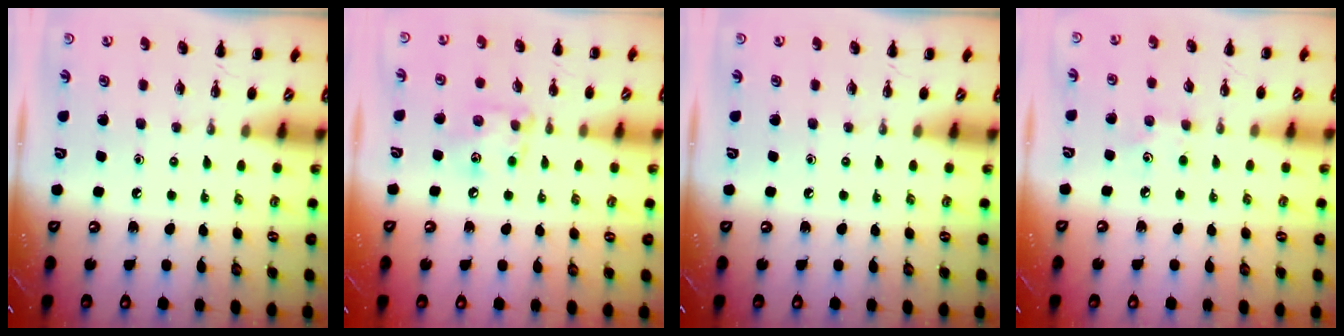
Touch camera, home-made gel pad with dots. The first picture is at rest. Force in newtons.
{"total": 8.1, "press": 8.1, "slide": 0.4}
{"total": 0.0}
{"total": 4.2, "press": 4.1, "slide": 1.1}